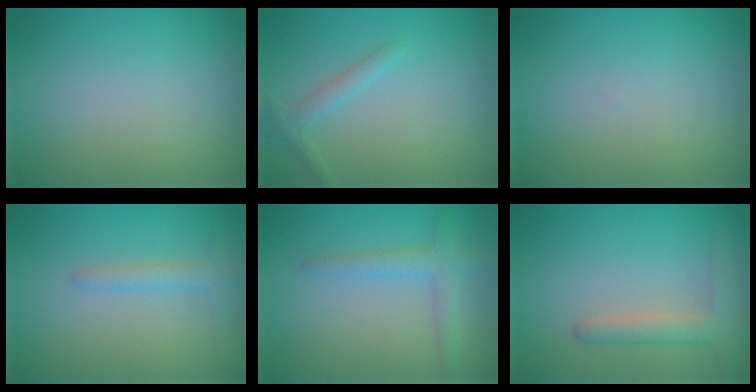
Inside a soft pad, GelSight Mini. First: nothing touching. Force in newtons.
{"total": 1.6, "press": 1.6, "slide": 0.1}
{"total": 0.0}
{"total": 1.6, "press": 1.6, "slide": 0.1}
{"total": 2.3, "press": 2.3, "slide": 0.2}
{"total": 2.9, "press": 2.9, "slide": 0.2}